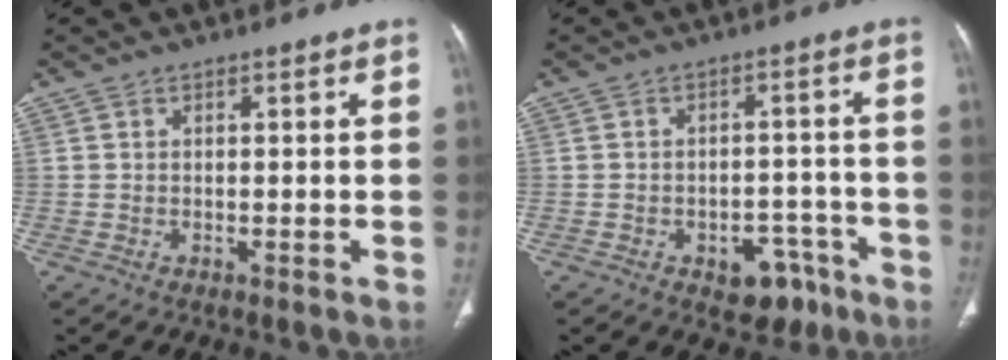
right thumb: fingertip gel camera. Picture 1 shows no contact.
{"total": 7.3, "force": [-4.3, 4.7, 3.7], "torque": [-0.021, 0.037, -0.051]}